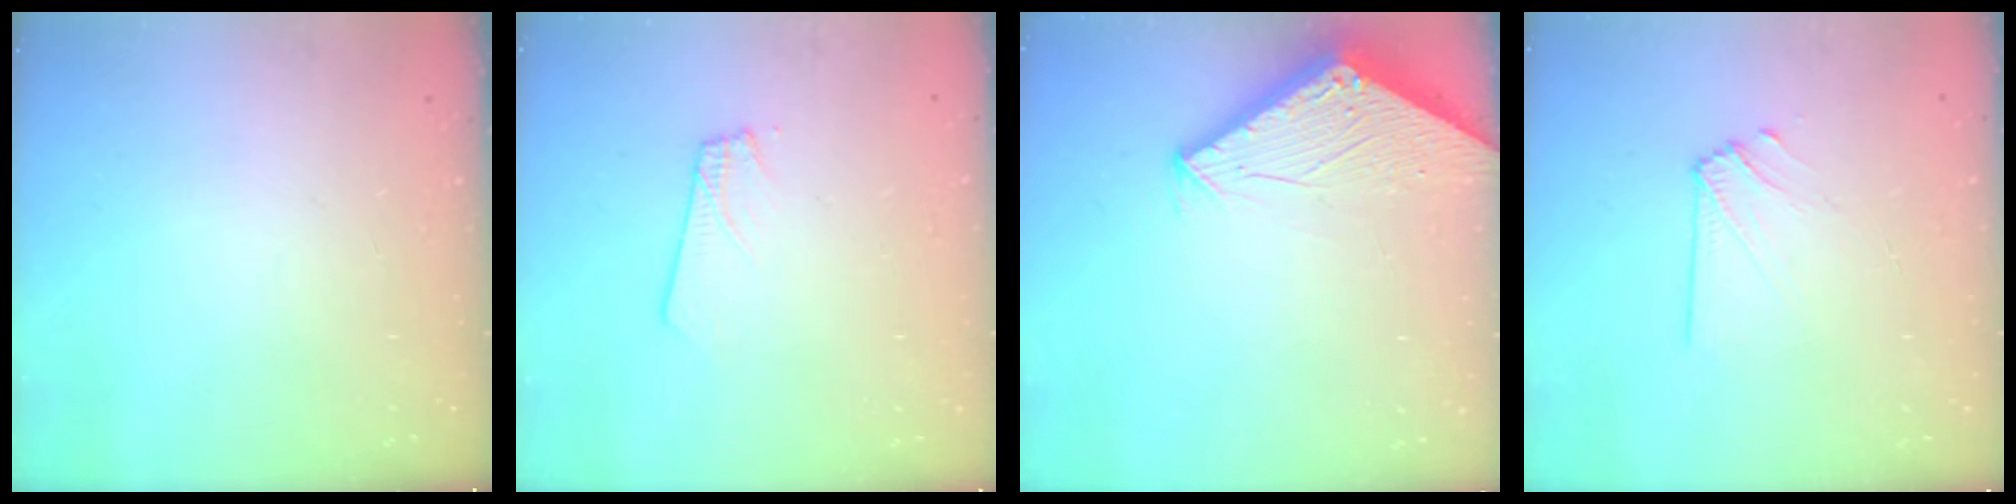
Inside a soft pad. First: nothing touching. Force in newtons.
{"total": 1.8, "press": 1.8, "slide": 0.1}
{"total": 2.8, "press": 2.8, "slide": 0.1}
{"total": 5.9, "press": 5.8, "slide": 0.9}